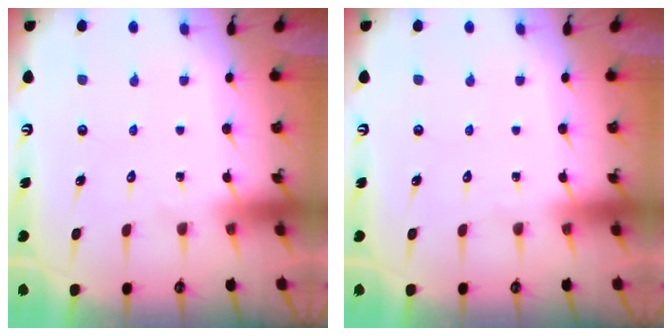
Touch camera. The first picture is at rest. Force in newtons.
{"total": 0.0}